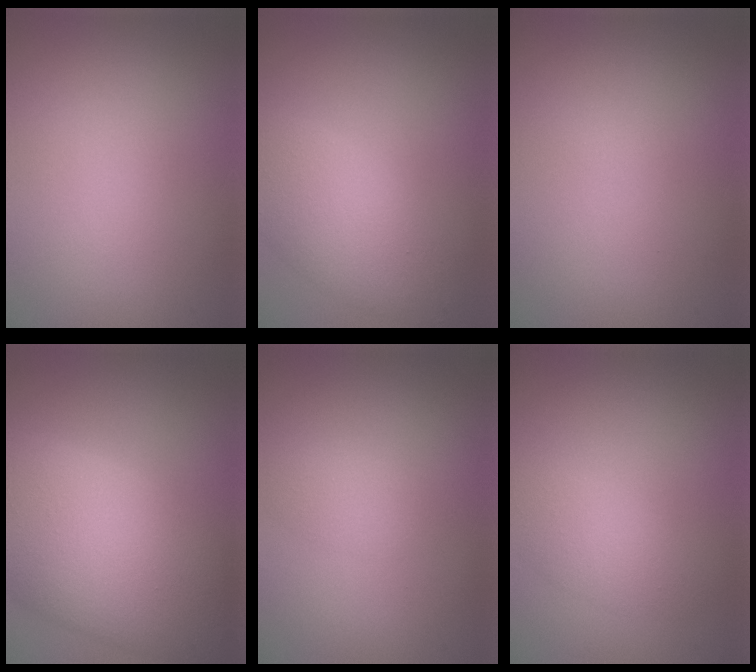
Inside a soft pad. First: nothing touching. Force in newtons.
{"total": 4.9, "press": 4.9, "slide": 0.2}
{"total": 0.0}
{"total": 12.2, "press": 12.2, "slide": 0.5}
{"total": 1.4, "press": 1.4, "slide": 0.1}
{"total": 2.3, "press": 2.3, "slide": 0.1}